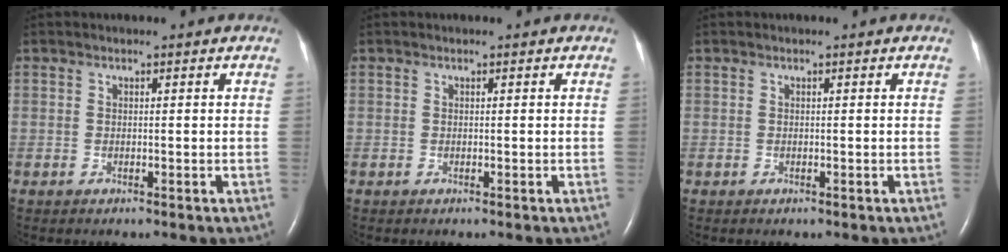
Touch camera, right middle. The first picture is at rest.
{"total": 0.0}
{"total": 0.0}